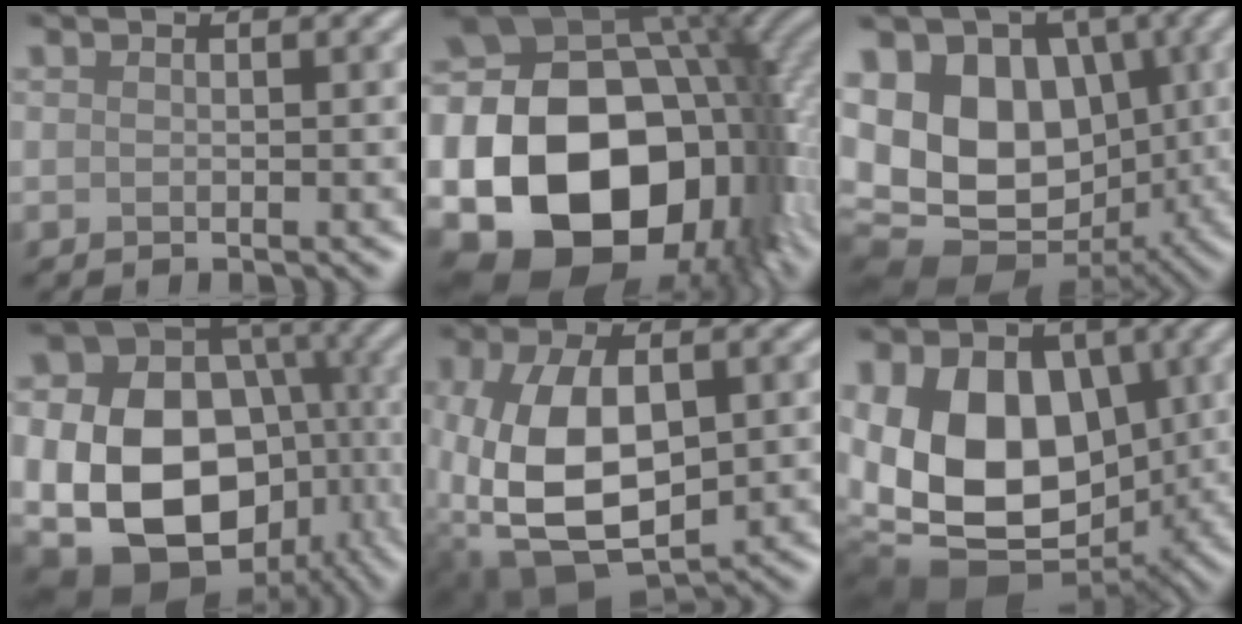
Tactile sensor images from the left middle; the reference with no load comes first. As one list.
[{"total": 21.6, "force": [-4.6, 15.6, 14.1], "torque": [-0.274, -0.044, -0.060]}, {"total": 13.7, "force": [0.2, 10.4, 9.0], "torque": [-0.159, 0.000, 0.001]}, {"total": 19.5, "force": [-3.6, 14.5, 12.5], "torque": [-0.239, -0.030, -0.044]}, {"total": 11.8, "force": [-1.4, 7.1, 9.3], "torque": [-0.200, -0.011, -0.017]}, {"total": 16.3, "force": [-0.5, 11.5, 11.6], "torque": [-0.201, -0.009, -0.005]}]